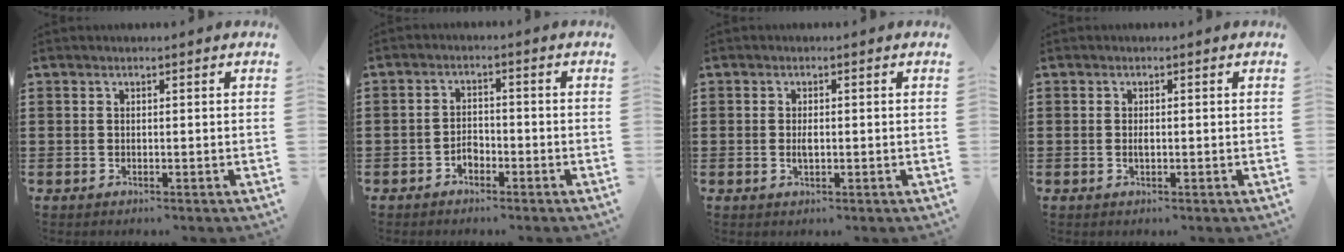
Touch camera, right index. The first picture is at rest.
{"total": 2.4, "force": [-1.6, 1.4, 1.1], "torque": [-0.026, 0.003, -0.033]}
{"total": 1.7, "force": [-0.1, 0.7, 1.5], "torque": [-0.029, 0.002, -0.003]}
{"total": 1.0, "force": [-0.1, 0.4, 0.9], "torque": [-0.018, 0.001, -0.003]}